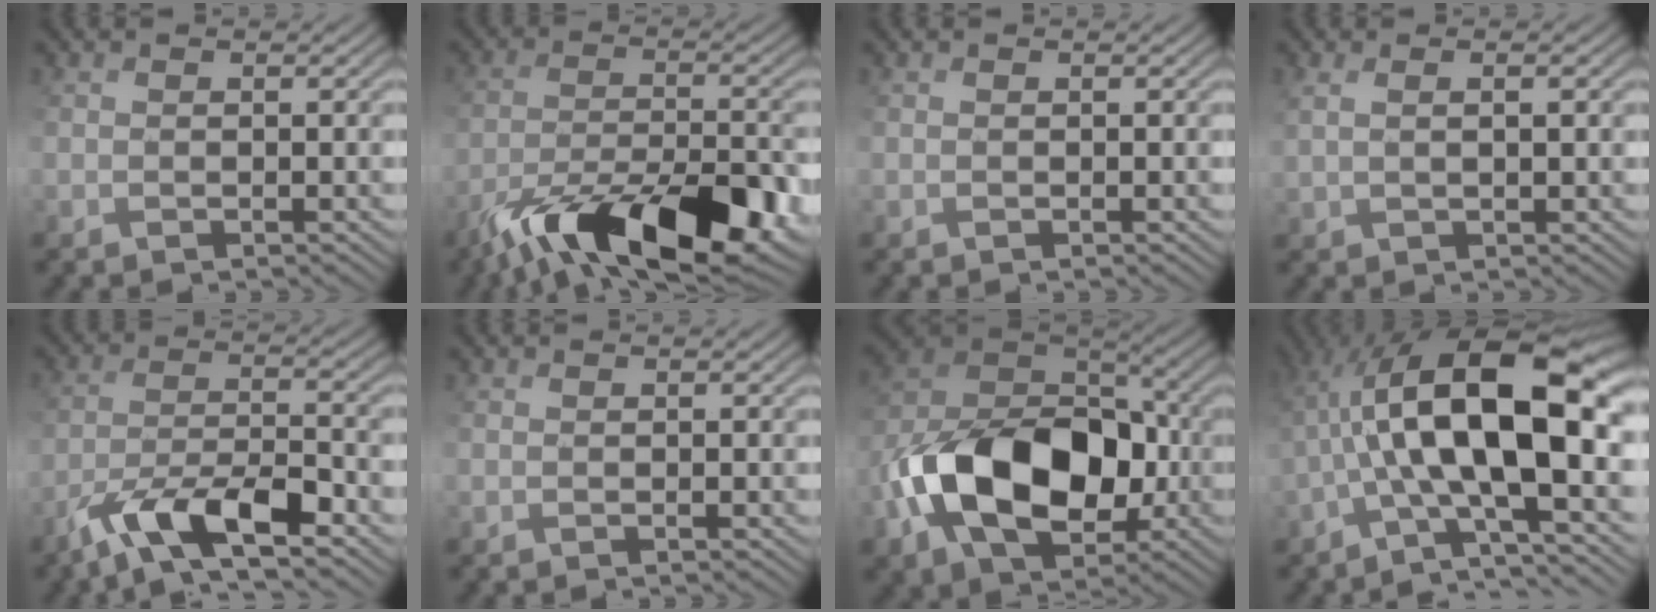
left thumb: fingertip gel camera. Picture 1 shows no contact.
{"total": 15.3, "force": [-10.0, 5.2, 10.3], "torque": [-0.199, -0.017, -0.156]}
{"total": 0.0}
{"total": 2.6, "force": [1.1, 0.8, 2.2], "torque": [-0.039, -0.003, 0.020]}
{"total": 9.5, "force": [-5.9, 2.5, 6.9], "torque": [-0.129, 0.001, -0.116]}
{"total": 0.0}
{"total": 15.2, "force": [-4.1, 9.9, 10.8], "torque": [-0.190, -0.006, -0.089]}
{"total": 15.4, "force": [-0.3, 5.6, 14.4], "torque": [-0.247, 0.030, -0.012]}